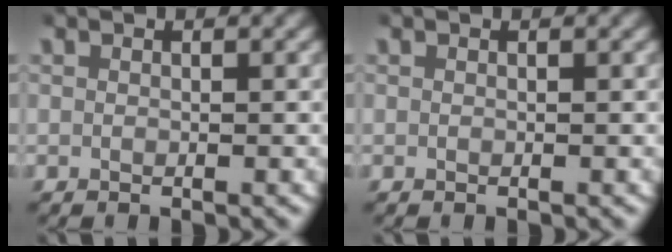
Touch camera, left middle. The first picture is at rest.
{"total": 0.0}